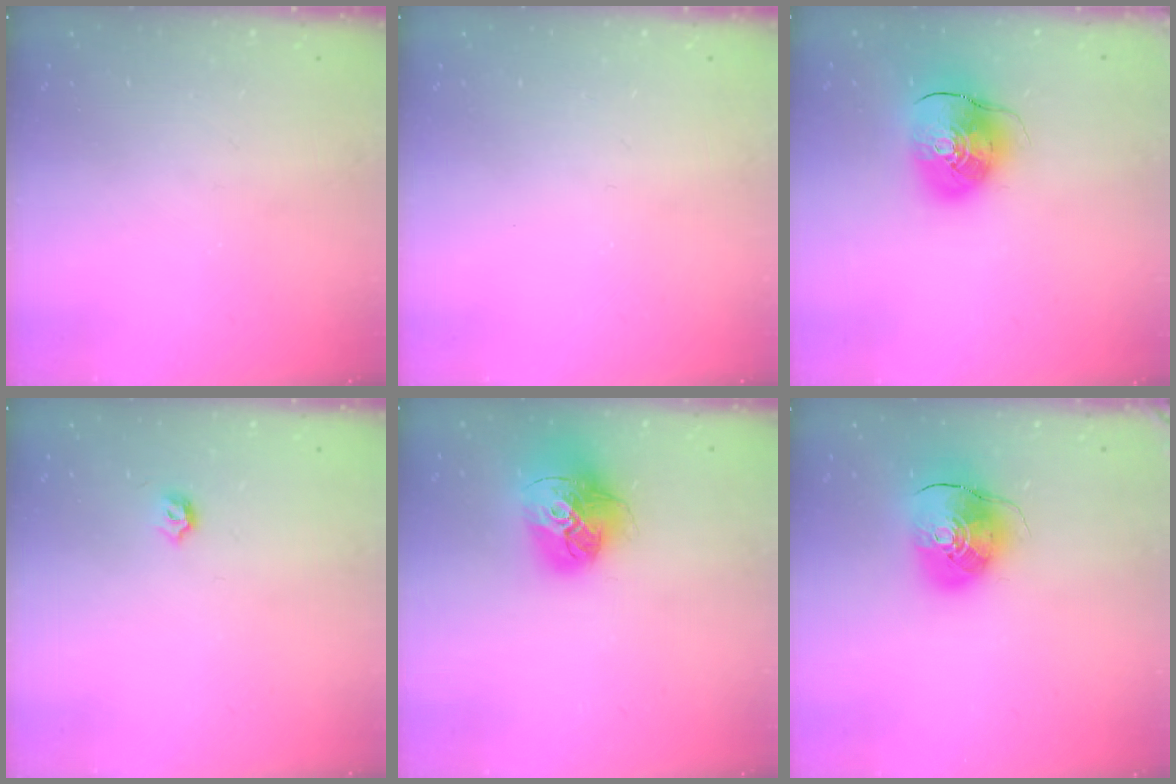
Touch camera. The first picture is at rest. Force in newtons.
{"total": 0.0}
{"total": 11.8, "press": 11.7, "slide": 1.9}
{"total": 3.4, "press": 3.3, "slide": 0.5}
{"total": 18.0, "press": 17.9, "slide": 1.9}
{"total": 10.9, "press": 10.7, "slide": 1.6}